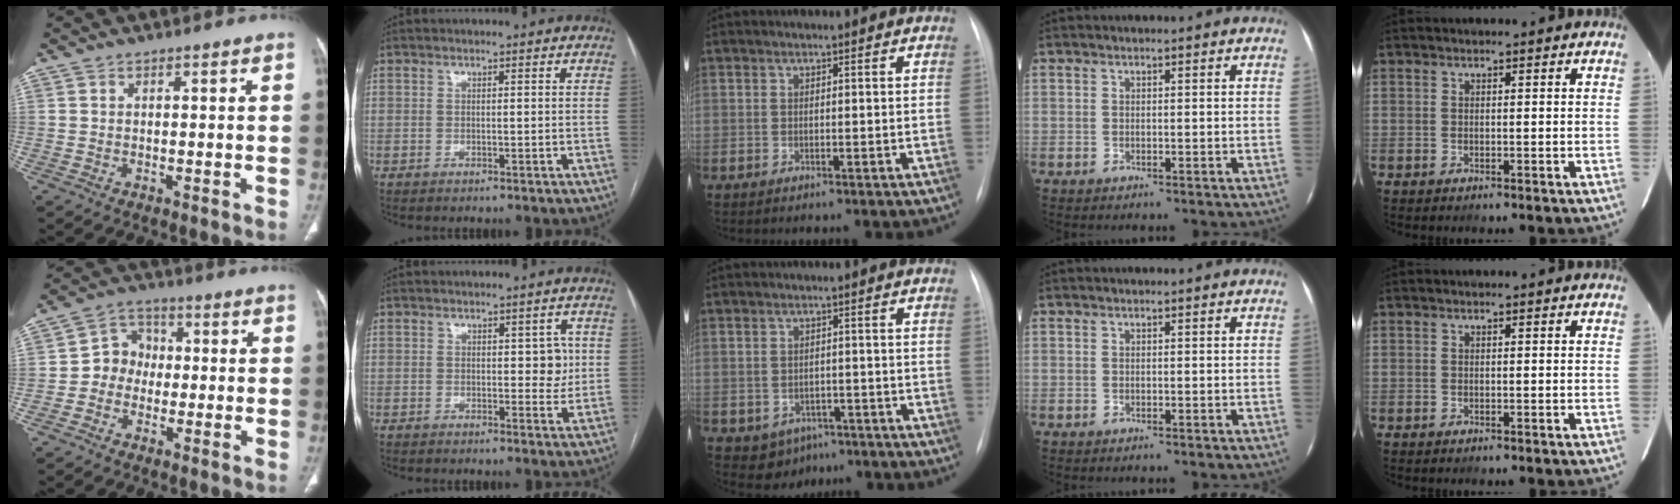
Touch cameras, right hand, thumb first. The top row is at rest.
{"thumb": {"total": 6.4, "force": [-0.9, 5.8, 2.7], "torque": [-0.015, 0.024, -0.032]}, "index": {"total": 3.7, "force": [0.6, 2.0, 3.0], "torque": [-0.027, 0.004, 0.010]}, "middle": {"total": 4.7, "force": [-2.6, 3.8, 1.3], "torque": [-0.015, 0.008, -0.025]}}